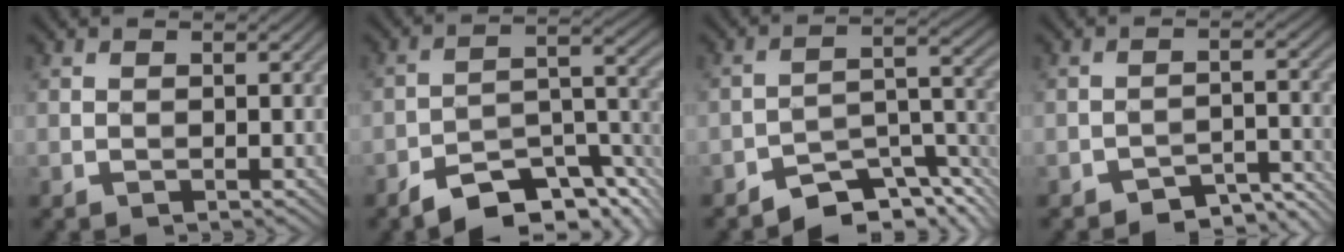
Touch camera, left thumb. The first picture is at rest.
{"total": 10.2, "force": [-7.4, 3.5, 6.1], "torque": [-0.086, -0.002, -0.136]}
{"total": 7.6, "force": [-5.9, 2.6, 4.0], "torque": [-0.054, -0.001, -0.110]}
{"total": 4.8, "force": [-4.2, 1.4, 1.9], "torque": [-0.023, 0.005, -0.064]}